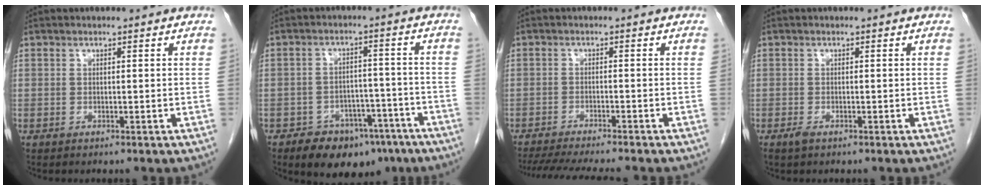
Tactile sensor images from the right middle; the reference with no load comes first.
{"total": 11.7, "force": [-8.2, 6.4, 5.3], "torque": [-0.060, 0.018, -0.116]}
{"total": 12.0, "force": [-10.5, 0.4, 5.6], "torque": [-0.078, -0.019, -0.153]}
{"total": 1.0, "force": [-0.6, 0.3, 0.7], "torque": [-0.016, -0.001, -0.010]}